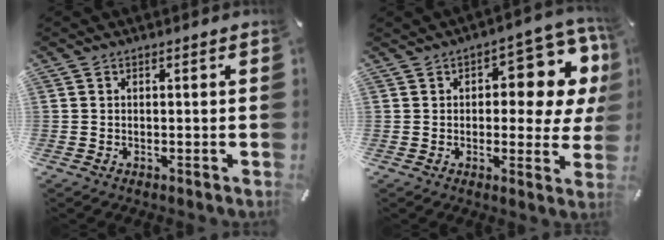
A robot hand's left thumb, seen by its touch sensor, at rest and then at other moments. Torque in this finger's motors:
{"motor_torque": [0.28, 0.28, 0.22, -0.19, 0.10]}